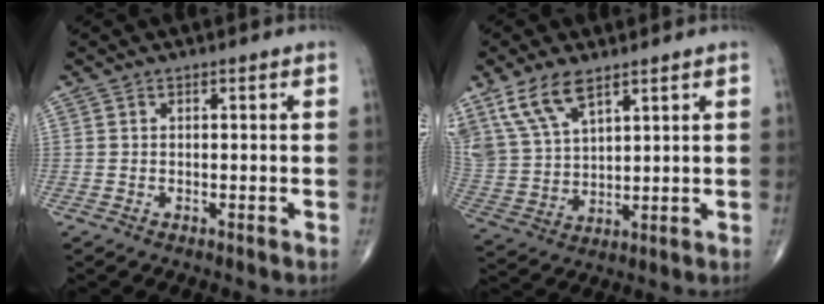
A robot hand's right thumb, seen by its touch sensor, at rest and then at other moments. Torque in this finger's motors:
{"motor_torque": [0.05, 0.45, 1.01, 1.00, 0.06]}